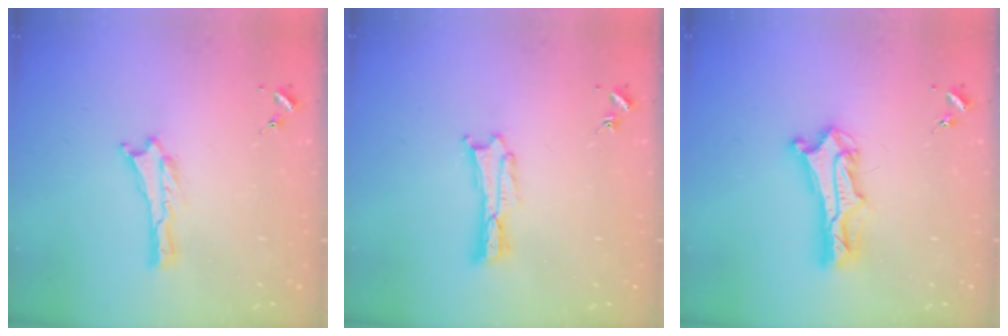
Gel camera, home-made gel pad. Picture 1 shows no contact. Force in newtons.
{"total": 0.6, "press": 0.6, "slide": 0.2}
{"total": 6.6, "press": 6.6, "slide": 0.5}